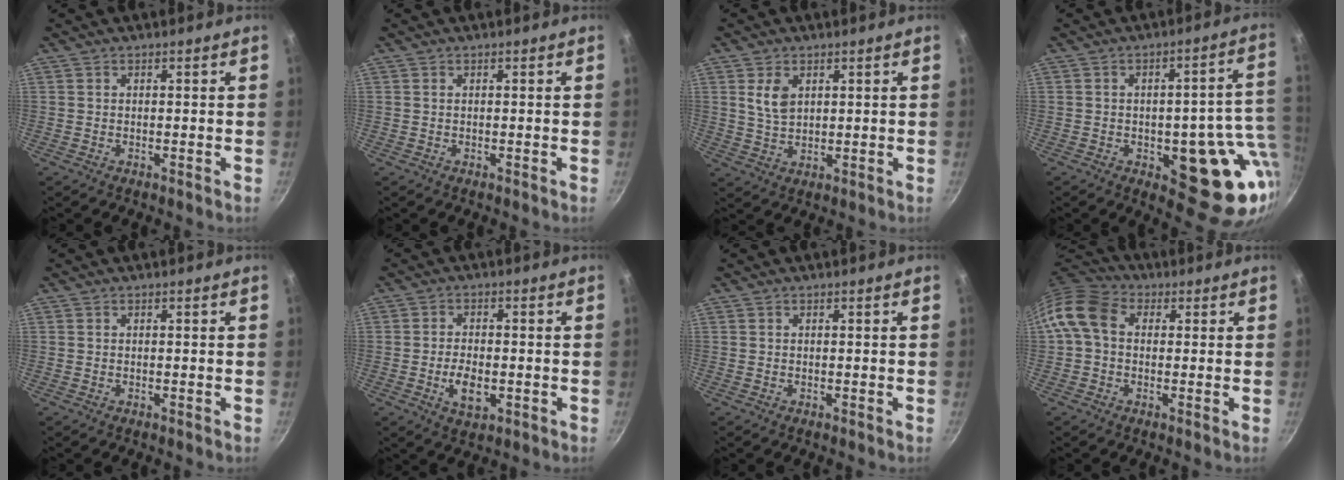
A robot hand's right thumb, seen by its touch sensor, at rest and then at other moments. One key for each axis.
{"total": 0.0}
{"total": 5.1, "fx": 1.9, "fy": 3.3, "fz": 3.5, "tx": -0.058, "ty": -0.011, "tz": 0.041}
{"total": 17.7, "fx": -2.3, "fy": 8.1, "fz": 15.5, "tx": -0.130, "ty": -0.003, "tz": -0.024}
{"total": 0.0}
{"total": 6.0, "fx": -1.5, "fy": 3.3, "fz": 4.8, "tx": -0.082, "ty": 0.006, "tz": -0.021}
{"total": 0.0}
{"total": 9.6, "fx": 1.1, "fy": 7.3, "fz": 6.2, "tx": -0.108, "ty": 0.023, "tz": -0.001}